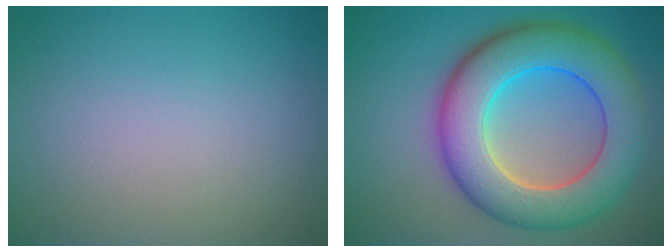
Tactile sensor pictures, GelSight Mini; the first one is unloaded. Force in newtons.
{"total": 11.0, "press": 11.0, "slide": 0.6}